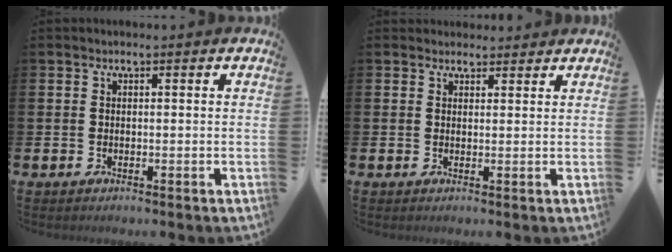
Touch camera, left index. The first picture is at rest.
{"total": 2.2, "force": [2.0, 0.8, -0.2], "torque": [0.021, -0.011, 0.034]}